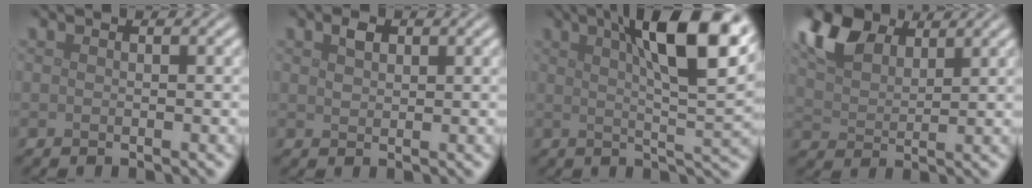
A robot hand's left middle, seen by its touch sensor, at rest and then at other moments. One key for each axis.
{"total": 1.5, "fx": 0.8, "fy": 0.9, "fz": 0.8, "tx": -0.017, "ty": 0.003, "tz": 0.015}
{"total": 11.8, "fx": 4.8, "fy": 3.3, "fz": 10.2, "tx": -0.127, "ty": 0.011, "tz": 0.064}
{"total": 7.2, "fx": 4.8, "fy": 3.7, "fz": 4.0, "tx": -0.099, "ty": 0.018, "tz": 0.092}